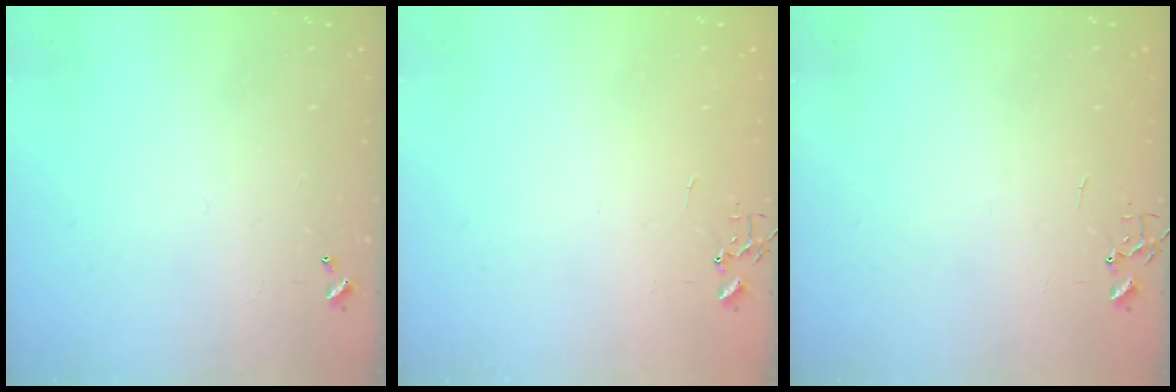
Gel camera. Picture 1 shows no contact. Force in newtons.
{"total": 0.0}
{"total": 0.0}